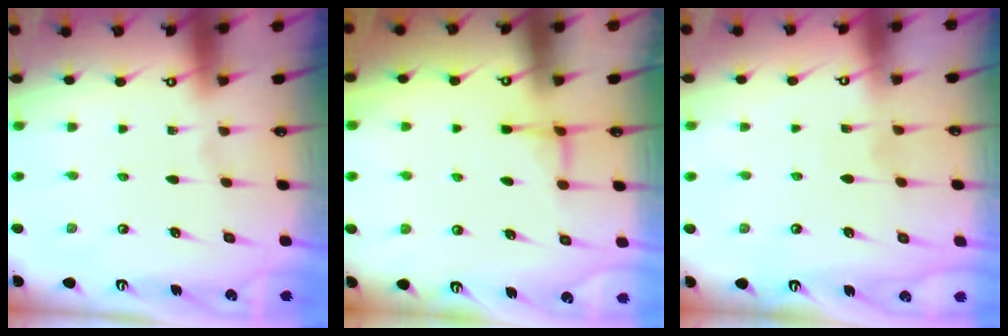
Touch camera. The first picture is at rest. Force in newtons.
{"total": 4.0, "press": 3.9, "slide": 0.7}
{"total": 6.2, "press": 6.1, "slide": 0.6}